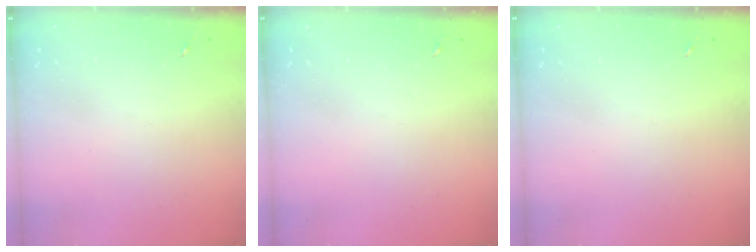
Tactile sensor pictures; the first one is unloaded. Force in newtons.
{"total": 0.0}
{"total": 0.0}